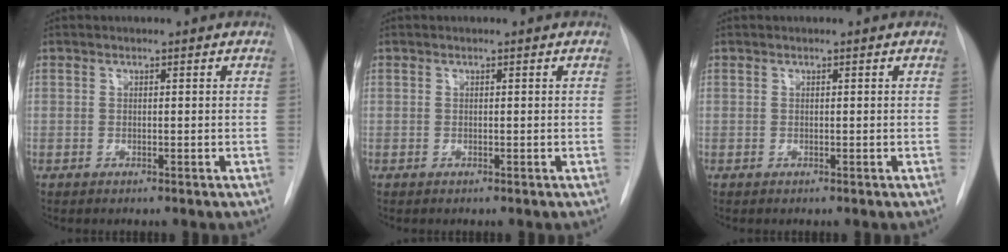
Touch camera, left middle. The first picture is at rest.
{"total": 0.0}
{"total": 0.0}